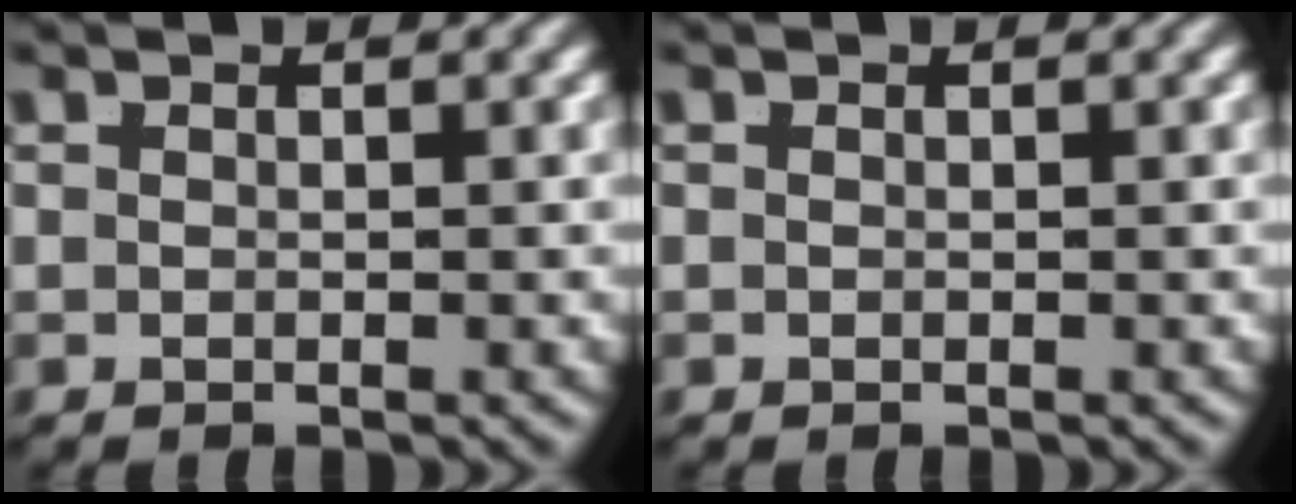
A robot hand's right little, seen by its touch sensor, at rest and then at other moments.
{"total": 0.0}